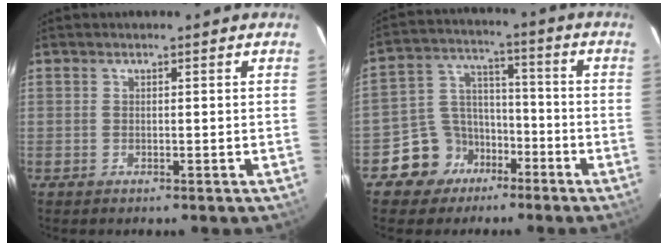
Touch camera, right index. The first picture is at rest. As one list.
[{"total": 9.7, "force": [-5.9, 7.5, 1.6], "torque": [-0.048, 0.043, -0.094]}]